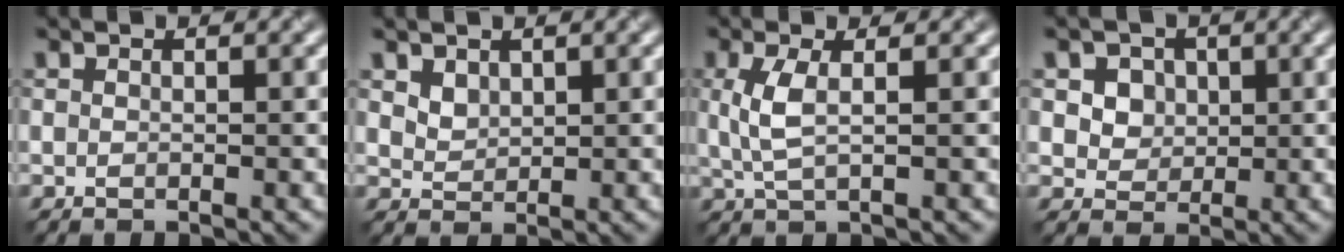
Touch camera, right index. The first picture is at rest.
{"total": 1.6, "force": [1.0, 1.1, 0.6], "torque": [-0.012, -0.005, 0.023]}
{"total": 2.8, "force": [0.4, 0.9, 2.6], "torque": [-0.063, -0.002, 0.011]}
{"total": 5.1, "force": [2.1, 3.9, 2.4], "torque": [-0.041, 0.007, 0.032]}